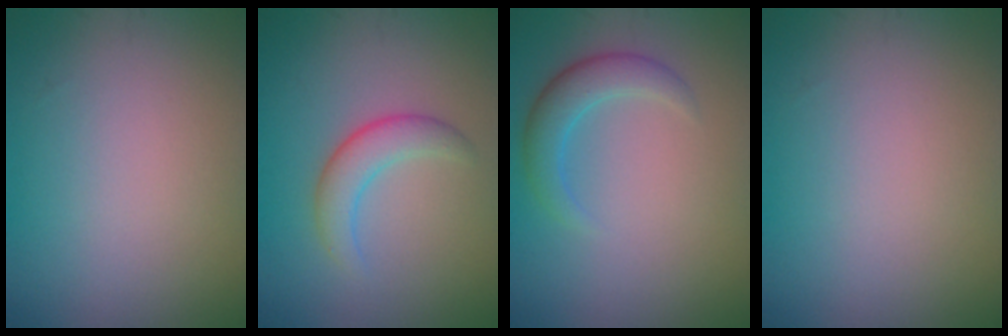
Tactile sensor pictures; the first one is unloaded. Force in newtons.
{"total": 2.8, "press": 2.8, "slide": 0.2}
{"total": 2.8, "press": 2.8, "slide": 0.0}
{"total": 0.0}